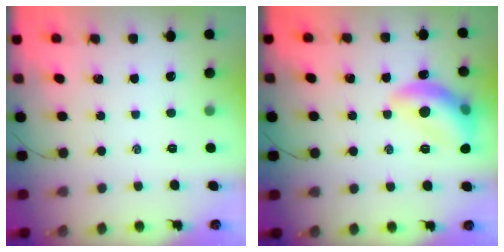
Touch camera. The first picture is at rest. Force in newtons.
{"total": 14.1, "press": 14.1, "slide": 1.1}